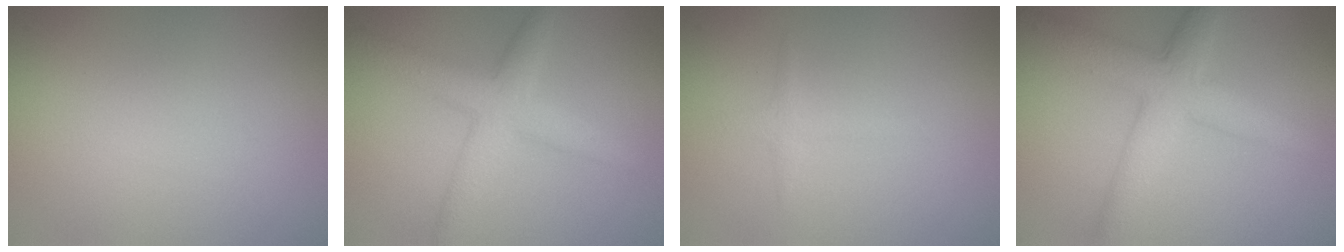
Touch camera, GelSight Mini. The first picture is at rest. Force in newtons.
{"total": 4.0, "press": 4.0, "slide": 0.1}
{"total": 1.0, "press": 1.0, "slide": 0.1}
{"total": 5.3, "press": 5.3, "slide": 0.1}